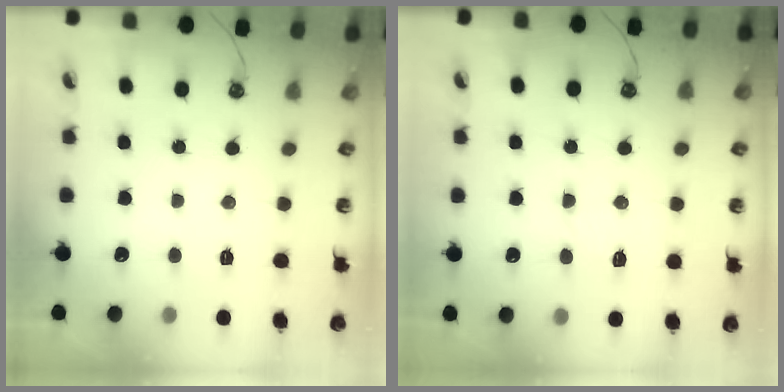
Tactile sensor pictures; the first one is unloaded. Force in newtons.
{"total": 3.0, "press": 2.9, "slide": 0.5}